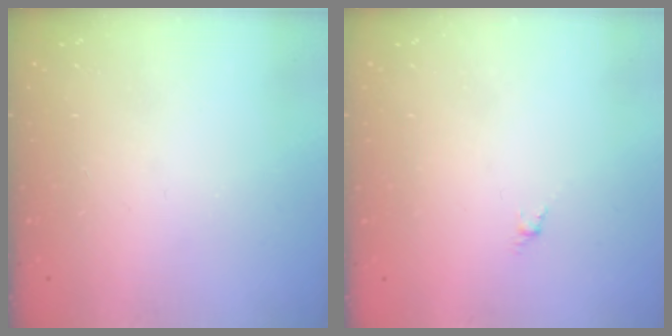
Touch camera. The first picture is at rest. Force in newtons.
{"total": 1.1, "press": 1.0, "slide": 0.5}